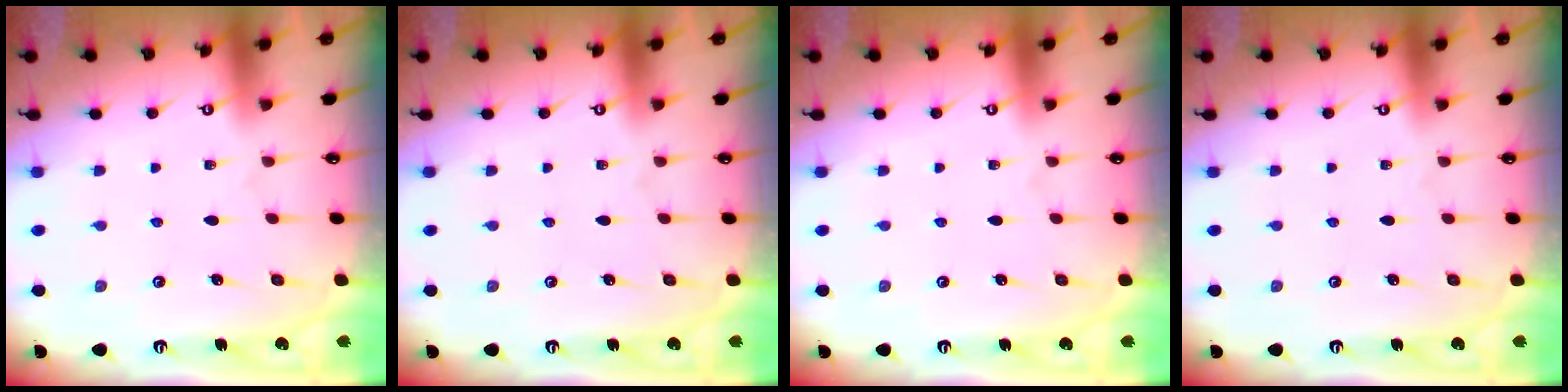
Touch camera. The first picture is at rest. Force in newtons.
{"total": 0.0}
{"total": 0.0}
{"total": 0.0}